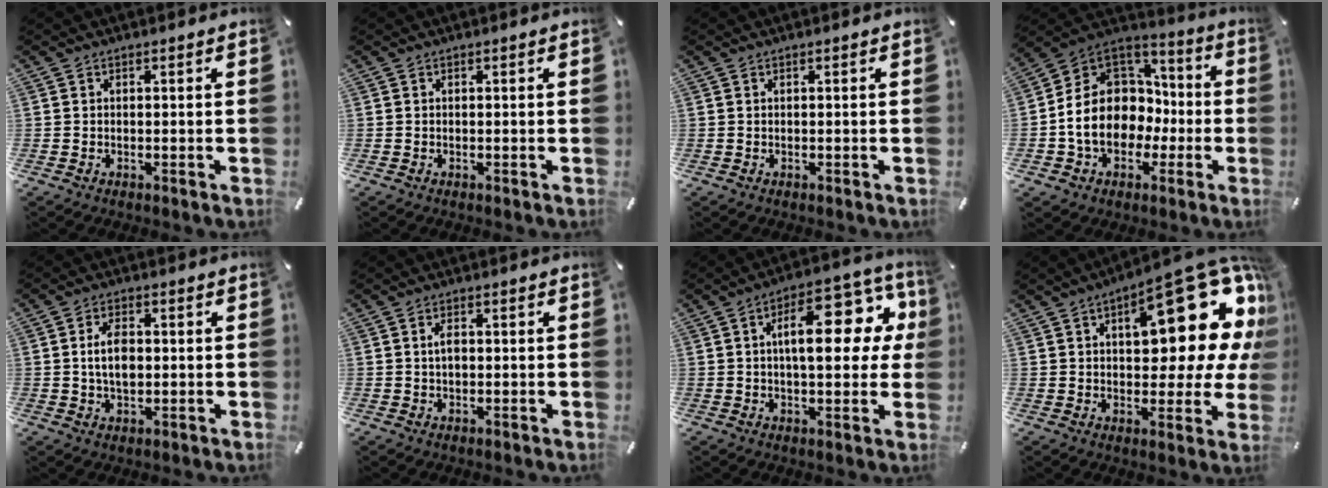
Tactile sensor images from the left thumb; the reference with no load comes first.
{"total": 0.0}
{"total": 0.0}
{"total": 15.2, "force": [-3.6, 12.8, 7.3], "torque": [-0.161, 0.013, -0.060]}
{"total": 6.3, "force": [0.2, 3.8, 5.1], "torque": [-0.111, -0.001, -0.005]}
{"total": 2.5, "force": [0.2, 1.3, 2.1], "torque": [-0.042, 0.004, 0.002]}
{"total": 18.7, "force": [4.4, 8.8, 15.9], "torque": [-0.224, -0.014, 0.069]}
{"total": 22.6, "force": [9.4, 9.8, 18.1], "torque": [-0.224, -0.062, 0.146]}